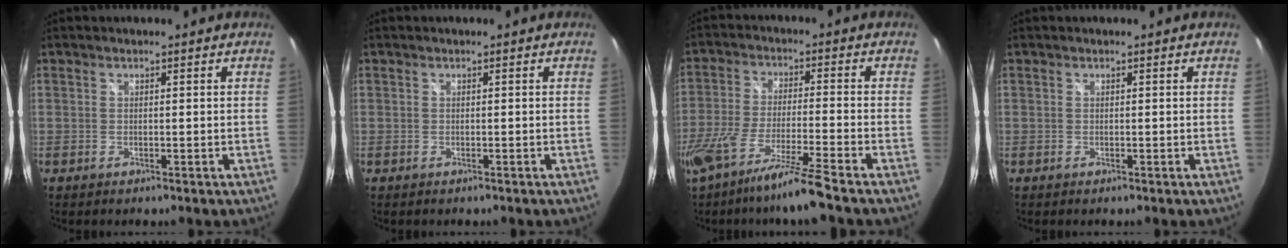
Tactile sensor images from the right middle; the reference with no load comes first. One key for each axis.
{"total": 0.0}
{"total": 13.9, "fx": -11.0, "fy": -1.1, "fz": 8.4, "tx": -0.172, "ty": -0.039, "tz": -0.191}
{"total": 0.0}